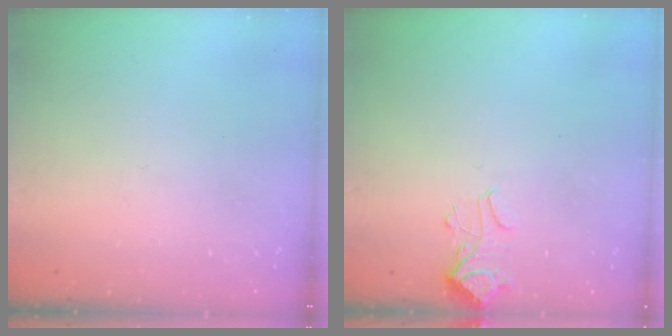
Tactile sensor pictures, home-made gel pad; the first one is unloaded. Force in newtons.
{"total": 2.1, "press": 2.1, "slide": 0.5}